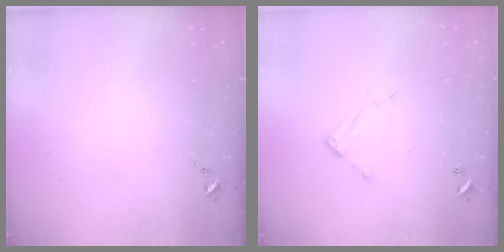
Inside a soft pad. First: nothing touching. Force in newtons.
{"total": 6.6, "press": 6.6, "slide": 0.2}